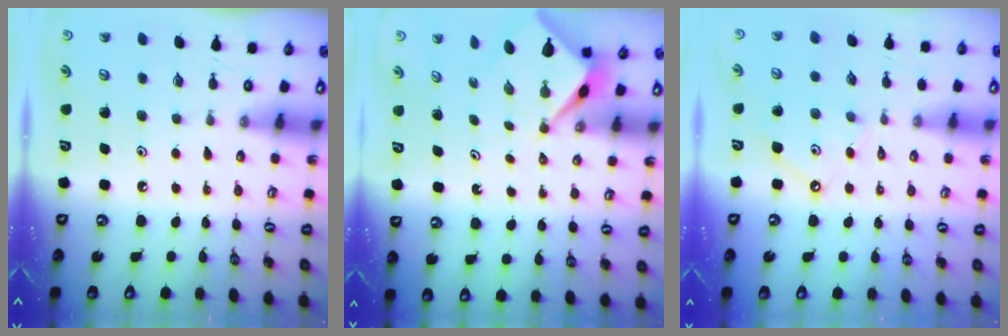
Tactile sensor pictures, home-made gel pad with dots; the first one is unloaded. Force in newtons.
{"total": 2.6, "press": 2.6, "slide": 0.2}
{"total": 5.5, "press": 5.4, "slide": 0.7}